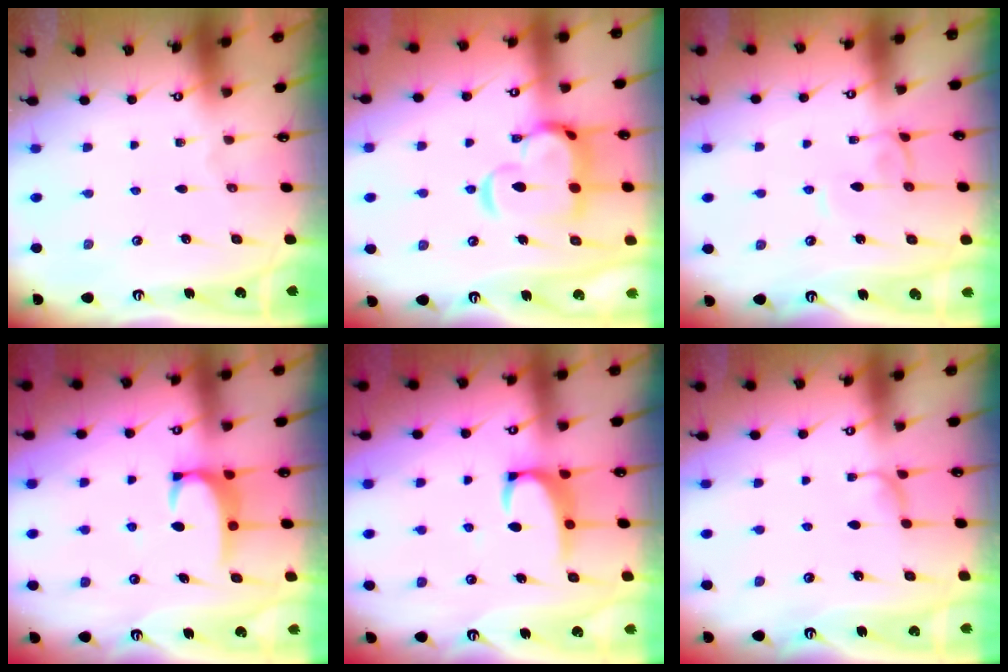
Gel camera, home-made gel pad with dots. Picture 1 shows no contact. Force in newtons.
{"total": 10.1, "press": 9.9, "slide": 1.8}
{"total": 0.8, "press": 0.7, "slide": 0.3}
{"total": 2.9, "press": 2.9, "slide": 0.3}
{"total": 3.5, "press": 3.4, "slide": 0.7}
{"total": 0.9, "press": 0.0, "slide": 0.9}